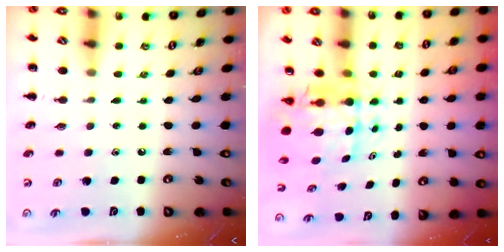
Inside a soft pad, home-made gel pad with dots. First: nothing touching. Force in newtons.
{"total": 7.8, "press": 7.3, "slide": 2.7}